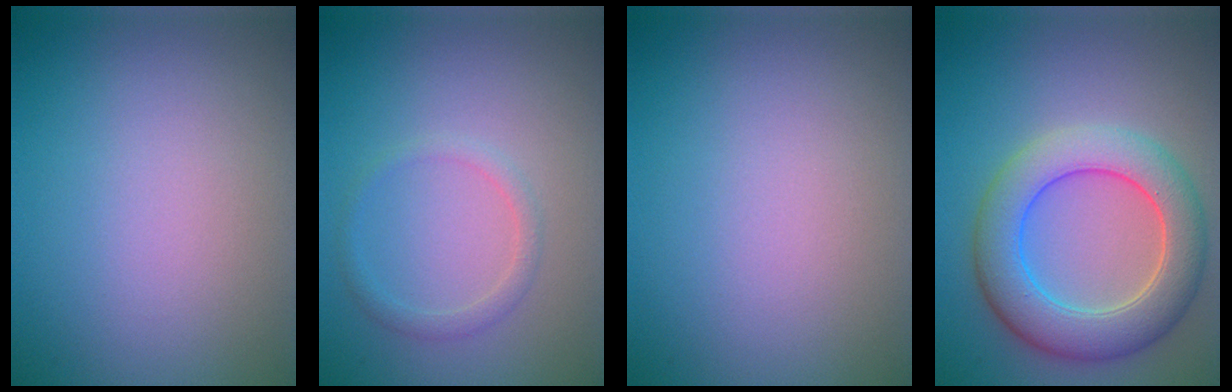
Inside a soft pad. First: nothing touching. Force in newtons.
{"total": 1.4, "press": 1.4, "slide": 0.1}
{"total": 0.0}
{"total": 7.2, "press": 7.2, "slide": 0.3}